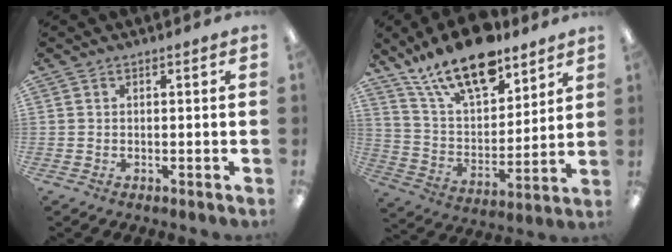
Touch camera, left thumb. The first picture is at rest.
{"total": 19.0, "force": [14.2, 7.7, 10.0], "torque": [-0.192, -0.072, 0.252]}